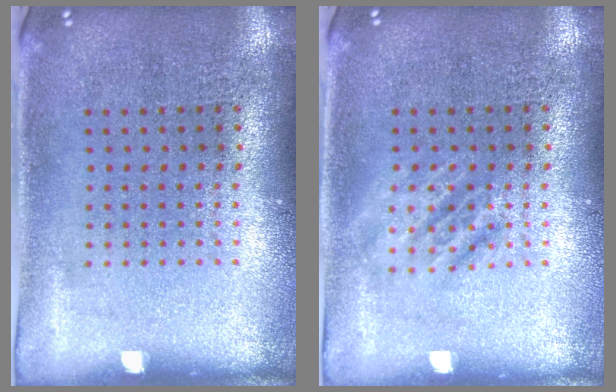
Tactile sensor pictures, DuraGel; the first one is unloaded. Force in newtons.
{"total": 1.8, "press": 1.8, "slide": 0.3}